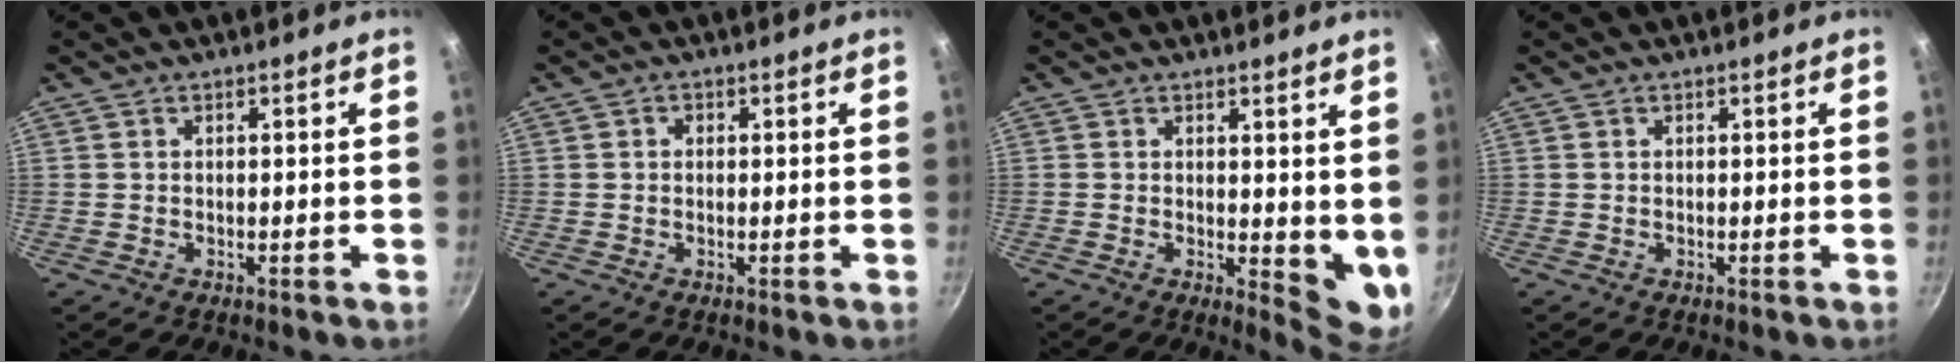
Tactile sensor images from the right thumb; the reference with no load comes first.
{"total": 1.0, "force": [0.1, 0.9, 0.4], "torque": [-0.005, 0.004, 0.000]}
{"total": 6.8, "force": [1.8, 3.0, 5.8], "torque": [-0.066, -0.021, 0.027]}
{"total": 0.0}